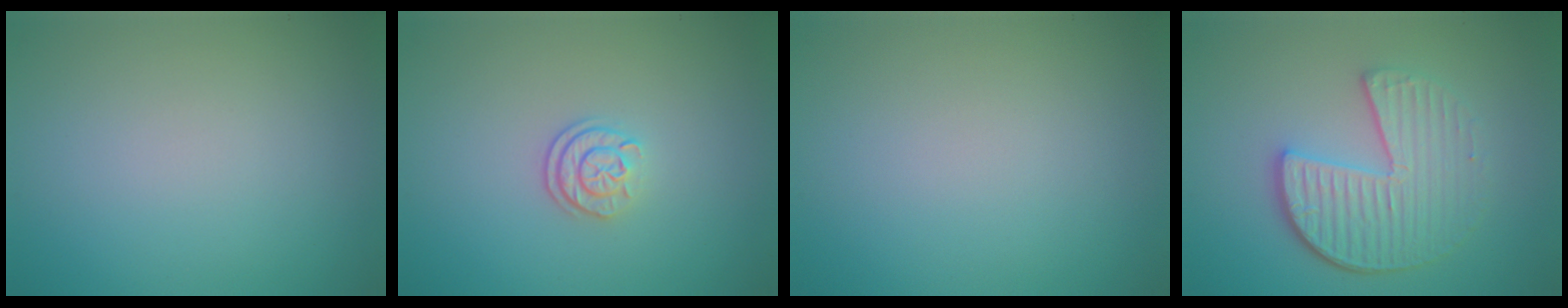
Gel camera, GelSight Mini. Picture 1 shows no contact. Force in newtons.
{"total": 2.2, "press": 1.7, "slide": 1.4}
{"total": 0.0}
{"total": 5.4, "press": 4.1, "slide": 3.6}